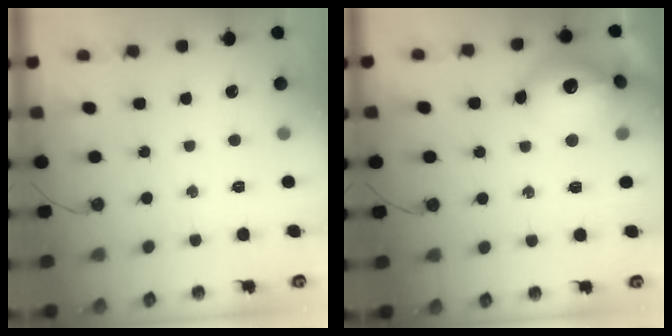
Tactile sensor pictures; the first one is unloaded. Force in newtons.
{"total": 16.6, "press": 16.5, "slide": 1.4}